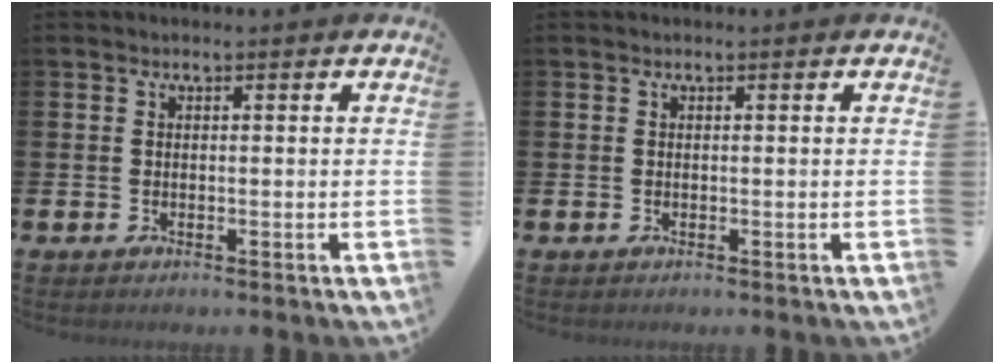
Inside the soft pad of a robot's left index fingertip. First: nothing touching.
{"total": 0.0}